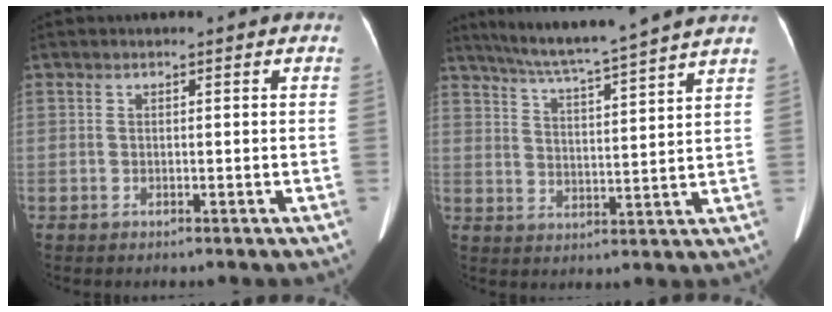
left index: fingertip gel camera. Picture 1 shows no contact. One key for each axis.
{"total": 14.8, "fx": 12.9, "fy": -1.6, "fz": 7.2, "tx": -0.124, "ty": 0.001, "tz": 0.184}